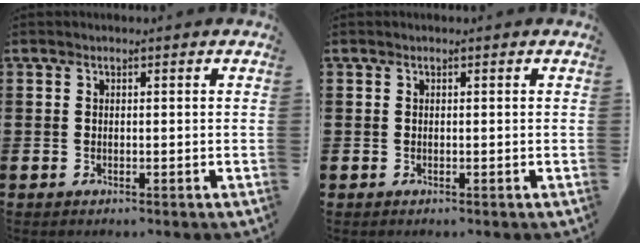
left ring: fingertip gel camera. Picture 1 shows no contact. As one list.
[{"total": 0.0}]